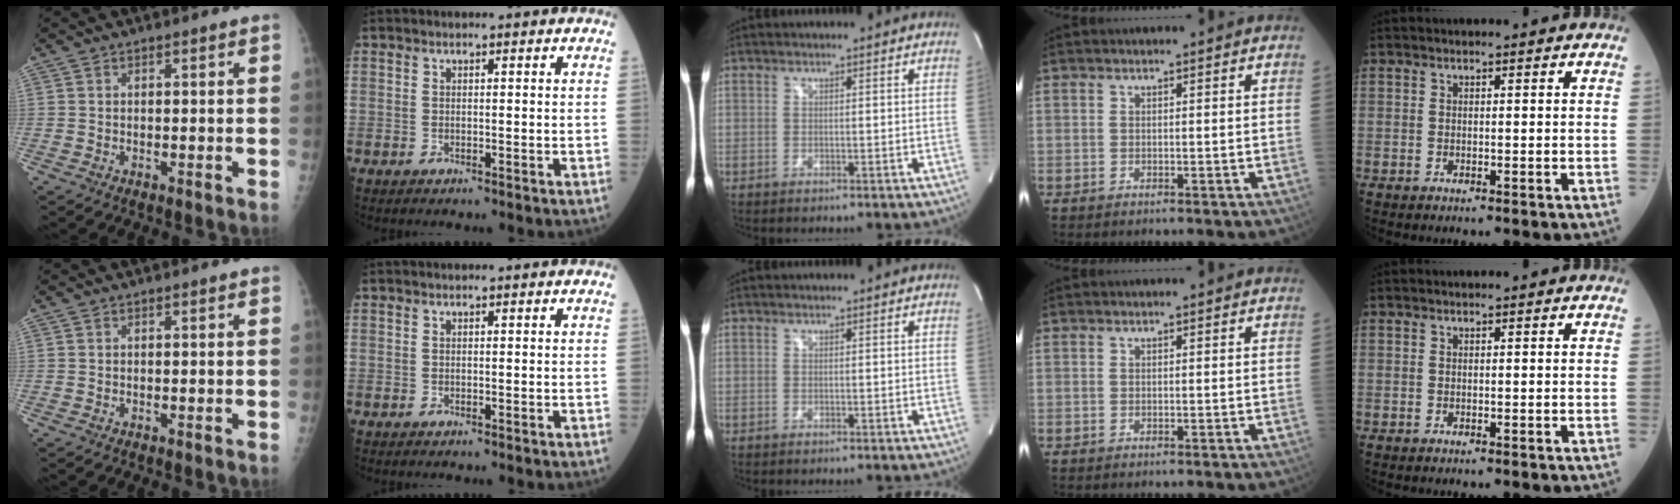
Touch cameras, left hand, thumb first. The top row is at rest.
{}